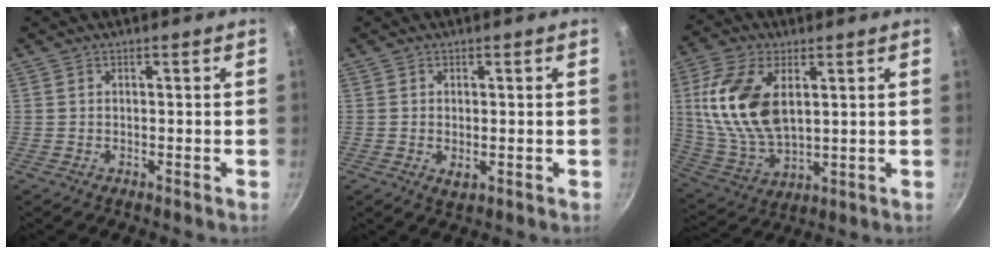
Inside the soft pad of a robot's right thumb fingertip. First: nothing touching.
{"total": 2.2, "force": [-0.1, 1.3, 1.8], "torque": [-0.028, -0.006, -0.001]}
{"total": 16.8, "force": [4.0, 9.4, 13.3], "torque": [-0.254, -0.013, 0.088]}